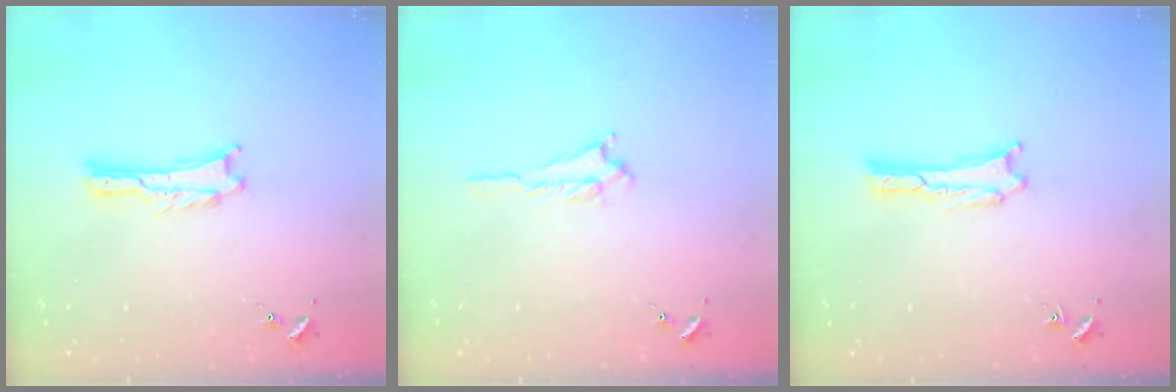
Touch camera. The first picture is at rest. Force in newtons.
{"total": 0.7, "press": 0.7, "slide": 0.2}
{"total": 0.8, "press": 0.8, "slide": 0.0}